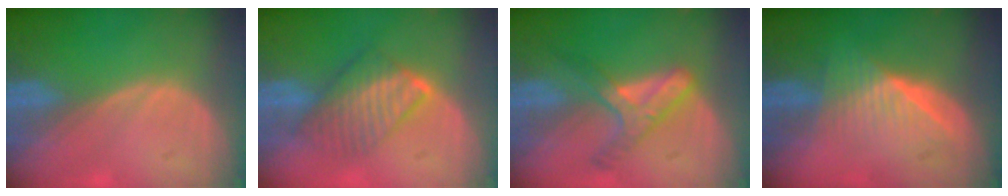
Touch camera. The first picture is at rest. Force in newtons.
{"total": 6.5, "press": 6.4, "slide": 0.9}
{"total": 6.0, "press": 5.6, "slide": 2.4}
{"total": 6.5, "press": 6.1, "slide": 2.2}